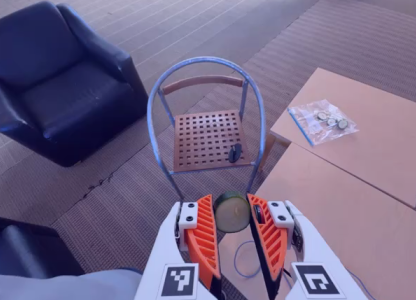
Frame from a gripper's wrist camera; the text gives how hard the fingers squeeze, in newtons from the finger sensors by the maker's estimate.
{"total": 8.4, "left": 8.2, "right": 8.6}